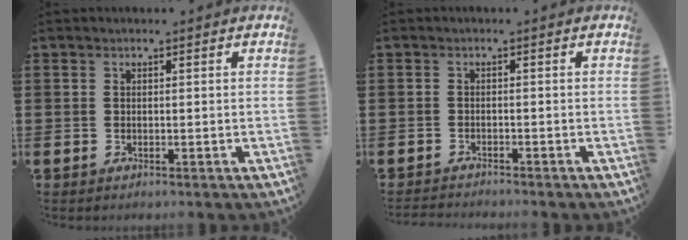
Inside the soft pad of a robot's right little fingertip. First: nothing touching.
{"total": 1.1, "force": [-1.1, -0.1, 0.0], "torque": [-0.001, 0.001, -0.023]}